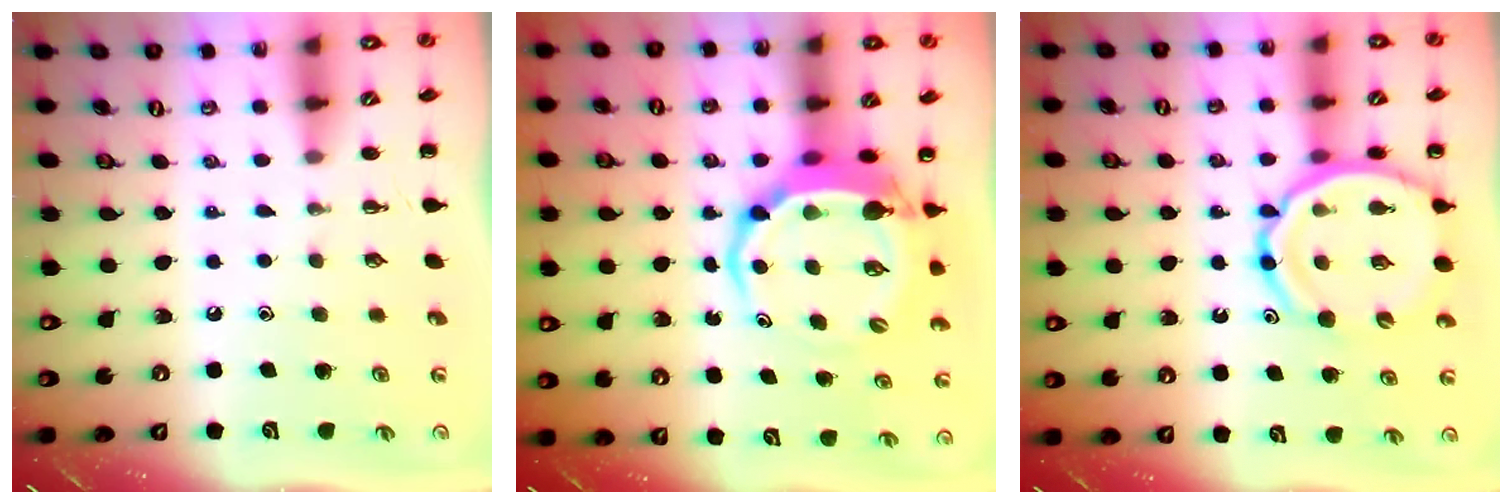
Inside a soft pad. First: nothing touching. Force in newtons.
{"total": 7.2, "press": 7.1, "slide": 1.2}
{"total": 14.4, "press": 14.0, "slide": 3.5}